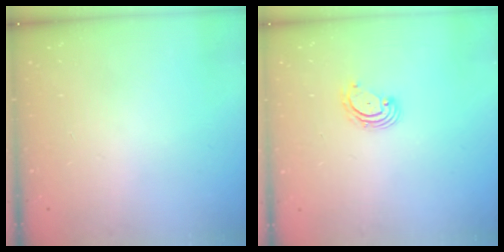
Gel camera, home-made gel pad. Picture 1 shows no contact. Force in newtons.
{"total": 3.7, "press": 3.7, "slide": 0.4}